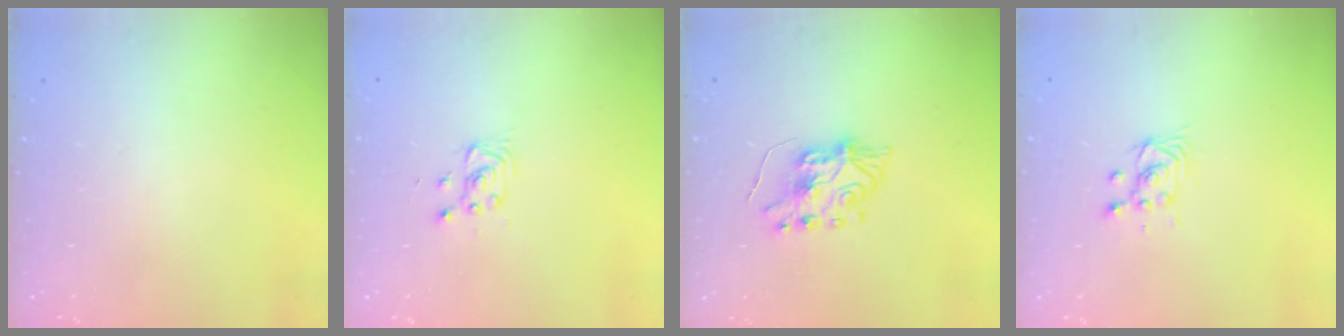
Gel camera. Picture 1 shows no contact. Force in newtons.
{"total": 2.8, "press": 2.8, "slide": 0.4}
{"total": 7.5, "press": 7.5, "slide": 0.8}
{"total": 3.4, "press": 3.4, "slide": 0.2}